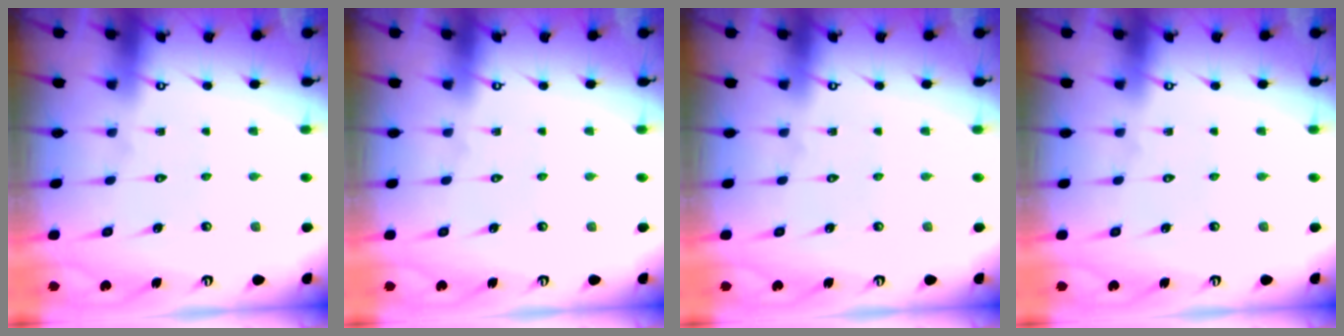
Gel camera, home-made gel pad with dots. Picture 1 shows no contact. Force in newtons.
{"total": 0.0}
{"total": 0.0}
{"total": 0.0}